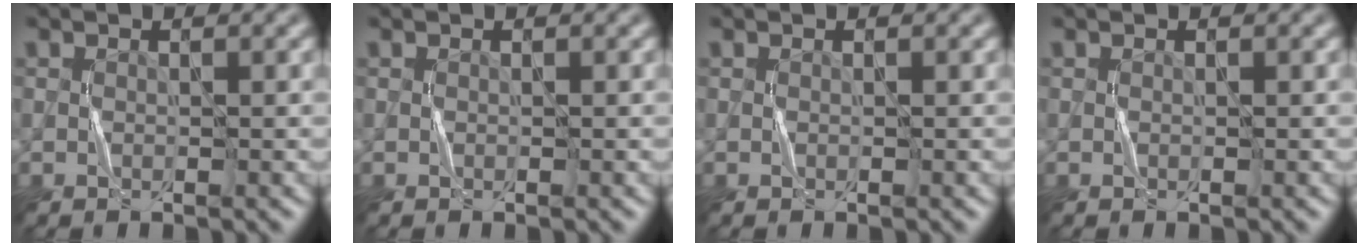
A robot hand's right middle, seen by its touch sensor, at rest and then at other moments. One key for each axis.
{"total": 0.0}
{"total": 0.0}
{"total": 0.0}